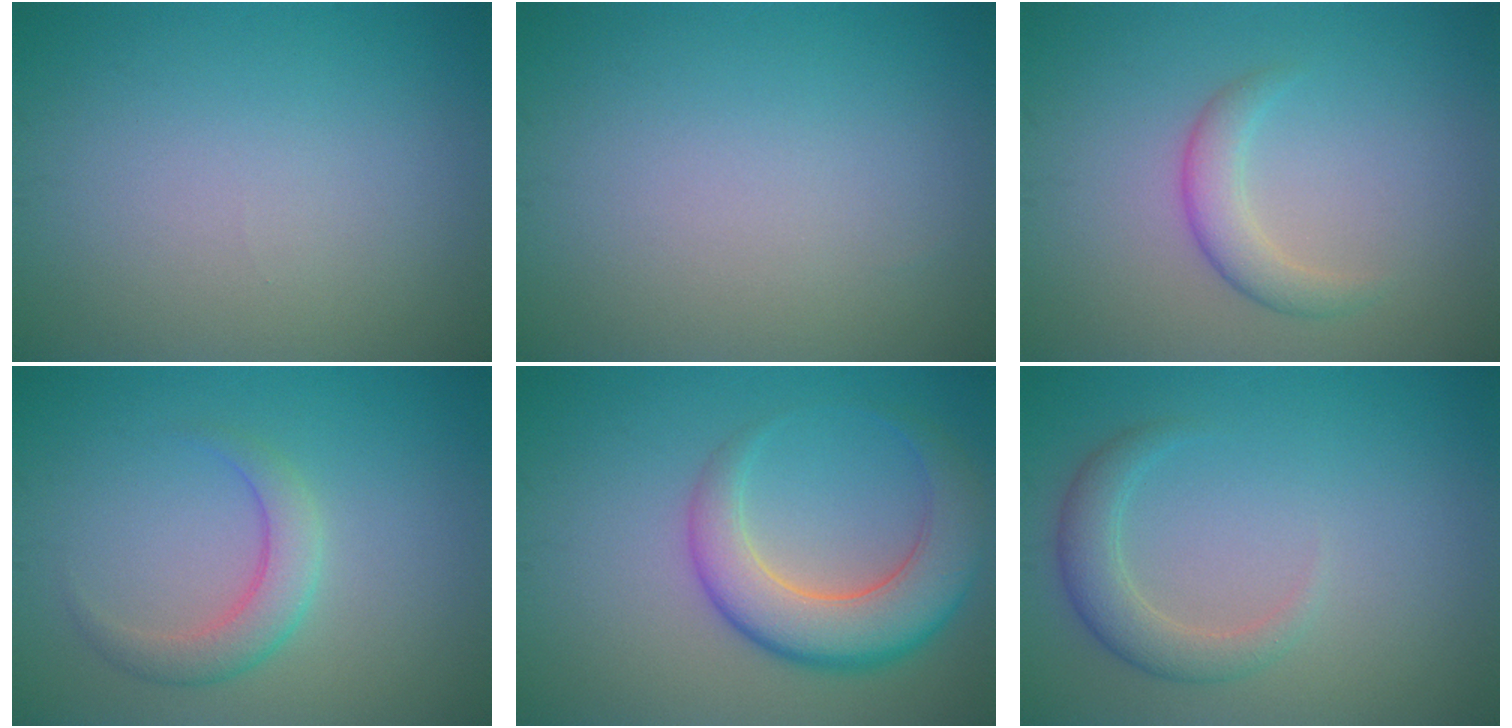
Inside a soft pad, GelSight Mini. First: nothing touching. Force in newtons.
{"total": 0.0}
{"total": 2.5, "press": 2.5, "slide": 0.0}
{"total": 2.8, "press": 2.8, "slide": 0.1}
{"total": 6.5, "press": 6.5, "slide": 0.2}
{"total": 2.8, "press": 2.8, "slide": 0.2}